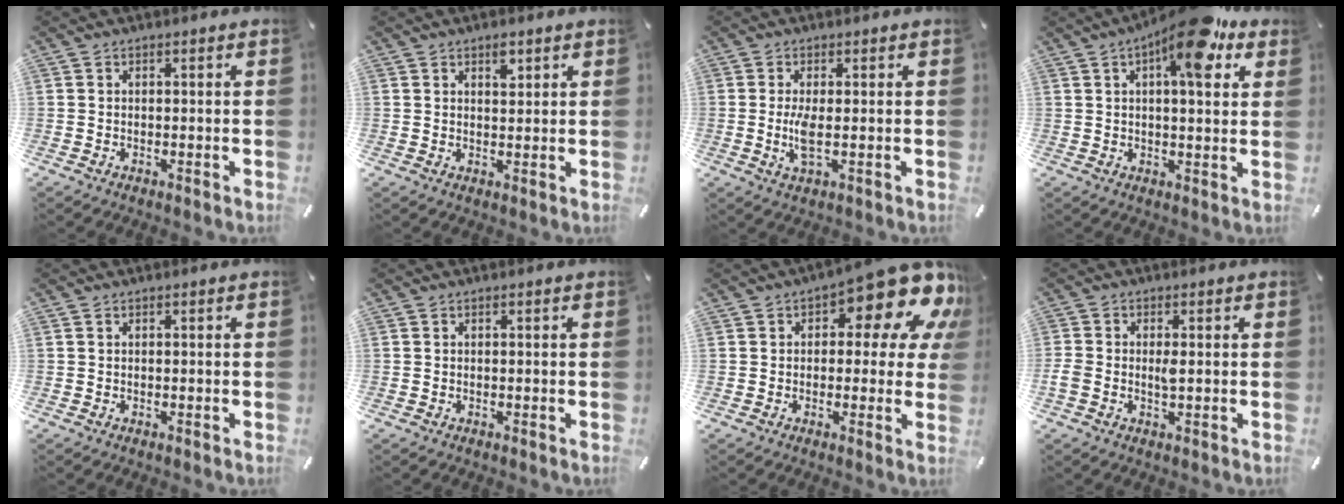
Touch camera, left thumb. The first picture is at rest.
{"total": 2.7, "force": [1.7, 1.4, 1.6], "torque": [-0.010, -0.009, 0.025]}
{"total": 4.9, "force": [-0.1, 1.2, 4.7], "torque": [-0.106, -0.011, -0.008]}
{"total": 14.7, "force": [7.8, 4.7, 11.5], "torque": [-0.168, -0.034, 0.122]}
{"total": 0.0}
{"total": 0.0}
{"total": 16.9, "force": [8.7, 6.8, 12.8], "torque": [-0.166, -0.064, 0.139]}
{"total": 2.7, "force": [-0.1, 1.4, 2.3], "torque": [-0.045, 0.001, -0.002]}